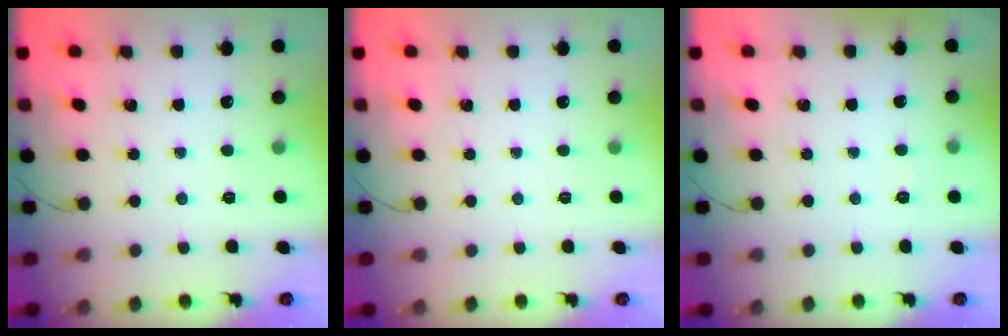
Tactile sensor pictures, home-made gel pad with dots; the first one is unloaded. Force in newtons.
{"total": 0.0}
{"total": 3.3, "press": 3.1, "slide": 1.1}